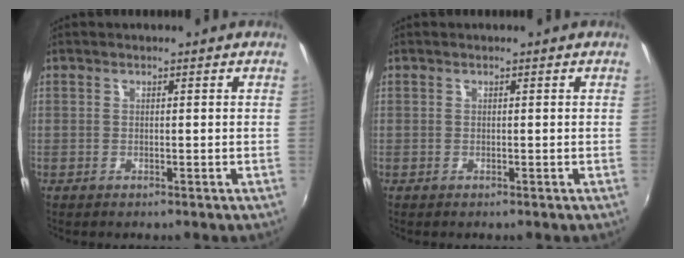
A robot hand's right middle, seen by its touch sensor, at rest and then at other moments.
{"total": 0.0}